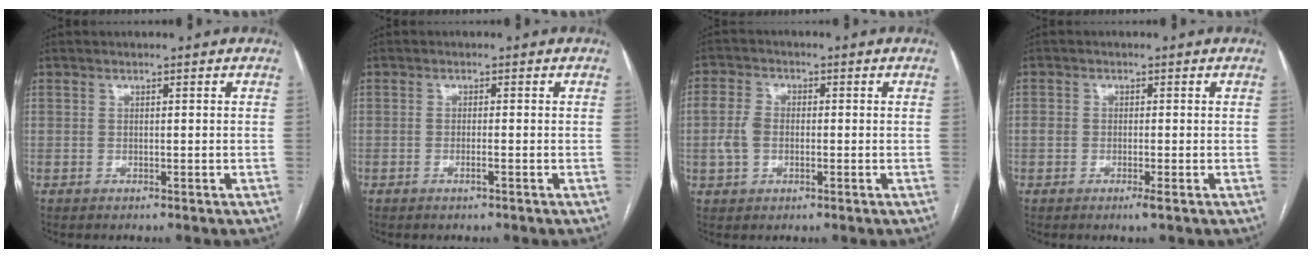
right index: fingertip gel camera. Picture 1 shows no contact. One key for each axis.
{"total": 1.1, "fx": -0.6, "fy": -0.1, "fz": 1.0, "tx": -0.022, "ty": -0.001, "tz": -0.010}
{"total": 4.5, "fx": -0.6, "fy": 3.2, "fz": 3.2, "tx": -0.083, "ty": 0.015, "tz": -0.010}
{"total": 2.1, "fx": -1.0, "fy": 0.6, "fz": 1.8, "tx": -0.031, "ty": -0.001, "tz": -0.017}